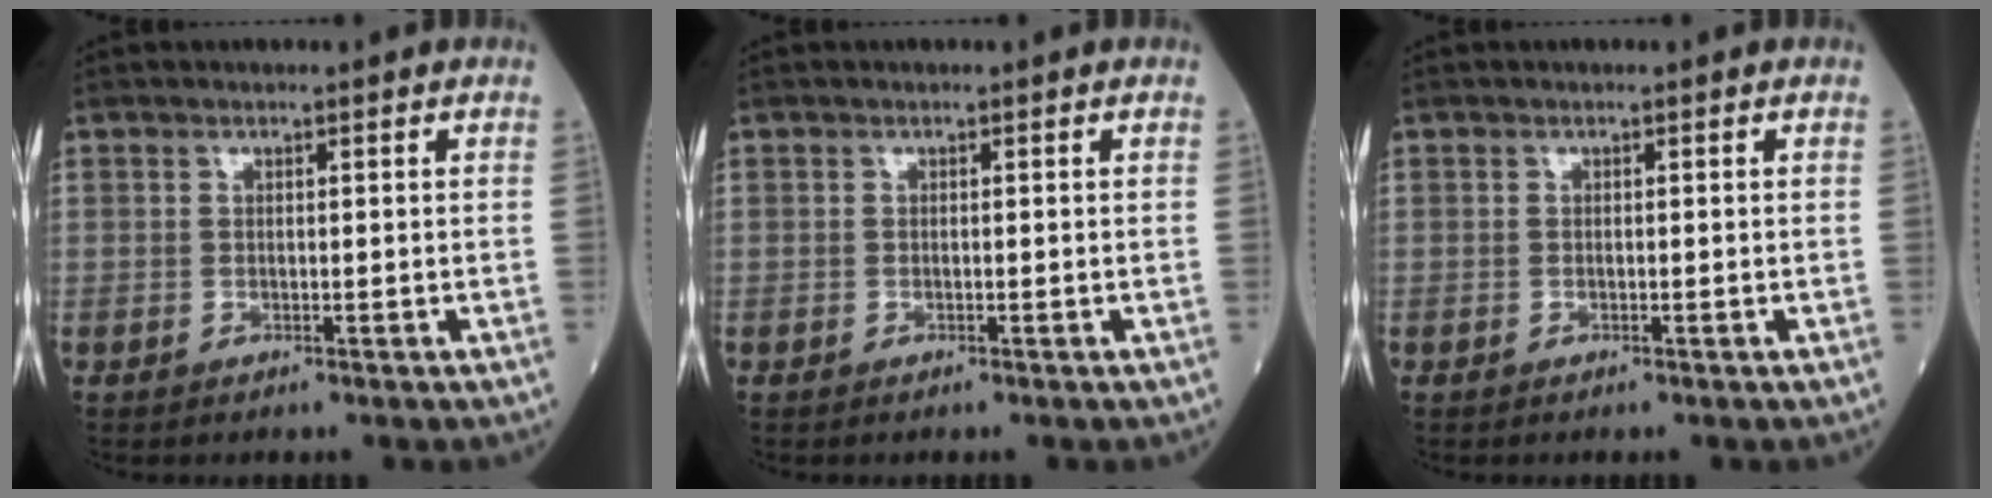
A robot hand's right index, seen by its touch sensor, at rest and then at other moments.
{"total": 0.0}
{"total": 0.0}